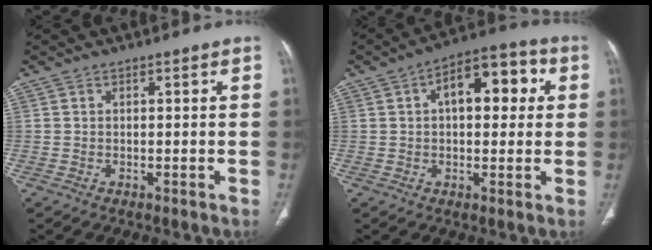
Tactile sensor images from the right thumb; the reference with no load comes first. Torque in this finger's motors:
{"motor_torque": [0.35, 2.35, 1.19, -0.34, 0.06]}